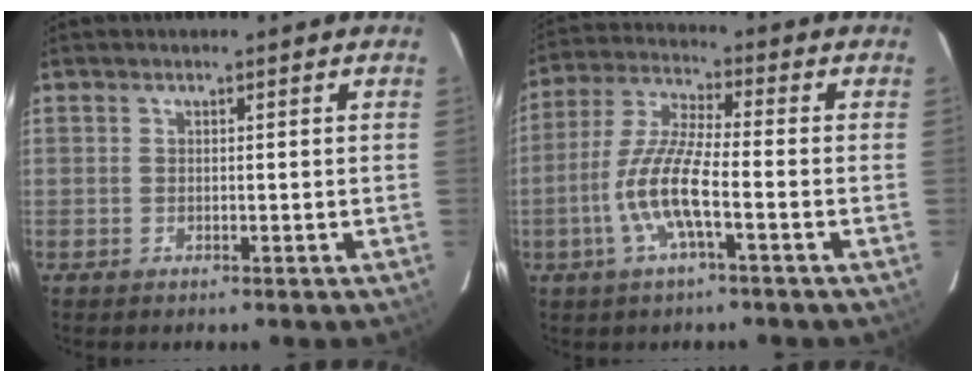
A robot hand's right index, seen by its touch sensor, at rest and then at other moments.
{"total": 10.3, "force": [-3.6, 1.6, 9.6], "torque": [-0.209, -0.003, -0.070]}